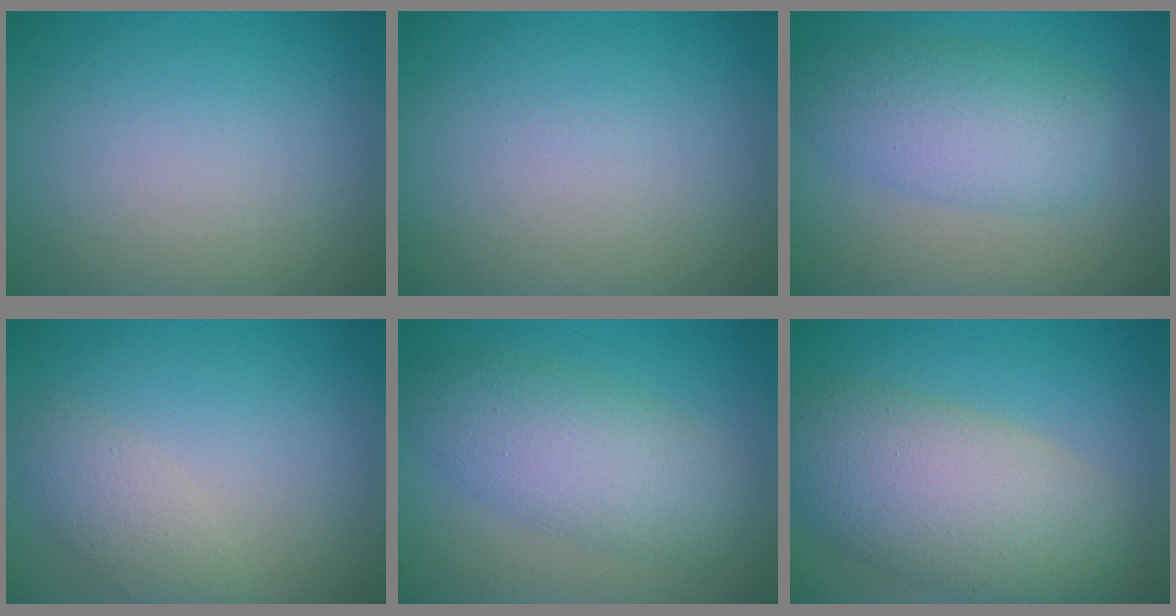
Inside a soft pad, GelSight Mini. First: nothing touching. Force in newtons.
{"total": 0.0}
{"total": 5.7, "press": 5.7, "slide": 0.3}
{"total": 2.4, "press": 2.4, "slide": 0.2}
{"total": 6.1, "press": 6.1, "slide": 0.2}
{"total": 9.6, "press": 9.6, "slide": 0.4}